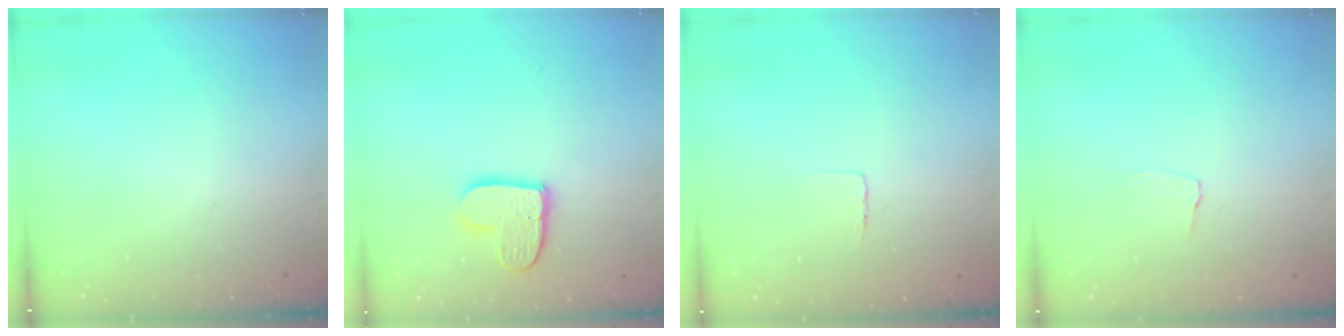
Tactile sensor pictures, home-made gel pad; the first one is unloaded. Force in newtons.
{"total": 12.1, "press": 12.0, "slide": 0.9}
{"total": 3.0, "press": 3.0, "slide": 0.1}
{"total": 2.6, "press": 2.6, "slide": 0.2}